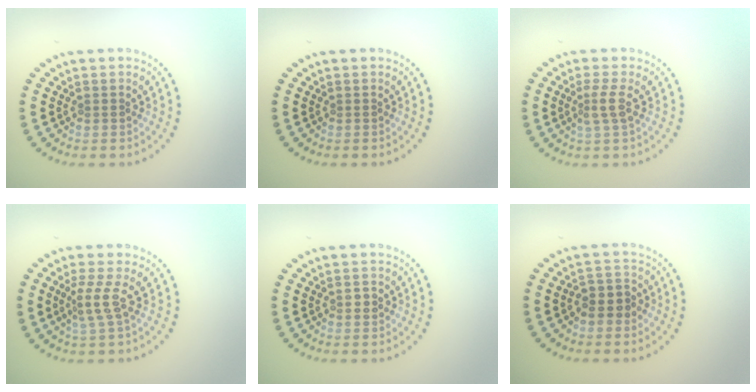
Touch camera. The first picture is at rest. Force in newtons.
{"total": 0.0}
{"total": 2.0, "press": 1.5, "slide": 1.4}
{"total": 2.2, "press": 1.5, "slide": 1.7}
{"total": 1.0, "press": 1.0, "slide": 0.1}
{"total": 2.1, "press": 2.0, "slide": 0.7}